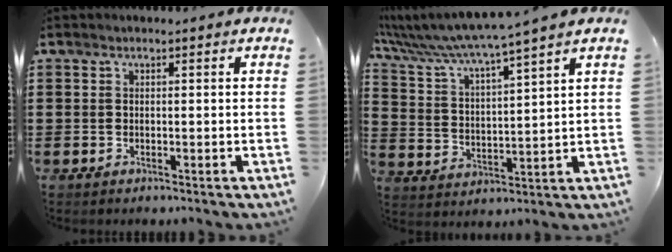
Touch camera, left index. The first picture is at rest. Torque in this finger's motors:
{"motor_torque": [2.14, 0.00, 0.39, 0.14]}